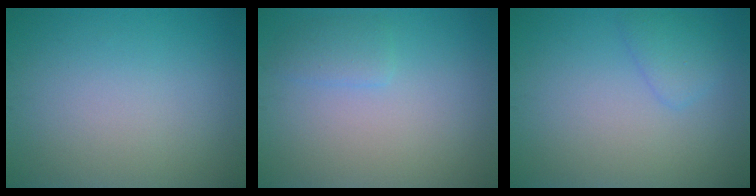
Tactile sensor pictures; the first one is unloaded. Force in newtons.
{"total": 1.5, "press": 1.5, "slide": 0.1}
{"total": 1.8, "press": 1.8, "slide": 0.1}